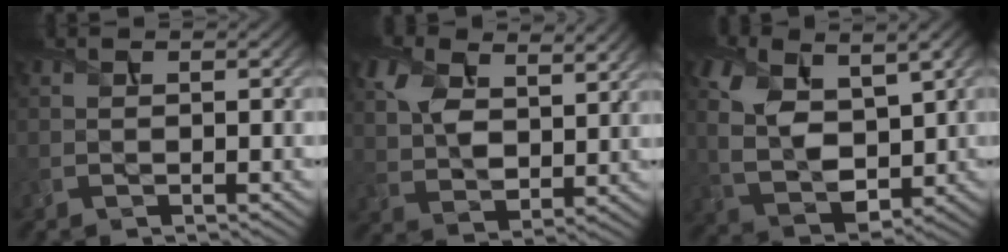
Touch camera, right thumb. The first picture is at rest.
{"total": 8.9, "force": [4.6, 5.1, 5.6], "torque": [-0.145, 0.002, 0.085]}
{"total": 10.8, "force": [3.0, 6.0, 8.4], "torque": [-0.201, -0.001, 0.055]}